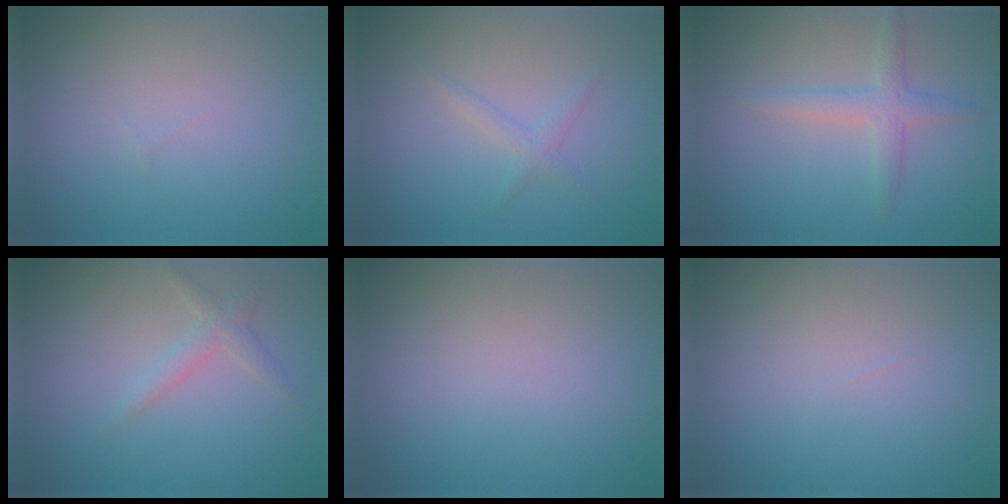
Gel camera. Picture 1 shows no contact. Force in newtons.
{"total": 1.2, "press": 1.2, "slide": 0.0}
{"total": 2.4, "press": 2.4, "slide": 0.0}
{"total": 1.7, "press": 1.6, "slide": 0.1}
{"total": 0.0}
{"total": 0.0}